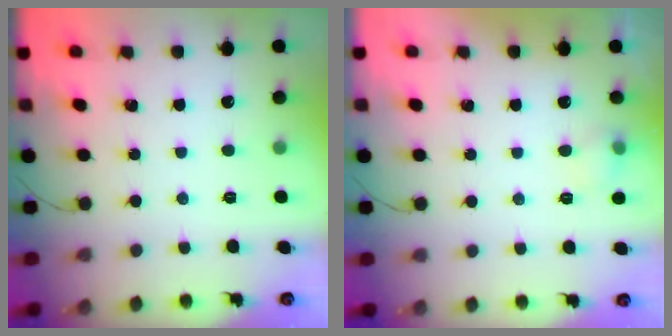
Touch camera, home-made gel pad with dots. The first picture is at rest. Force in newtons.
{"total": 5.5, "press": 5.3, "slide": 1.4}